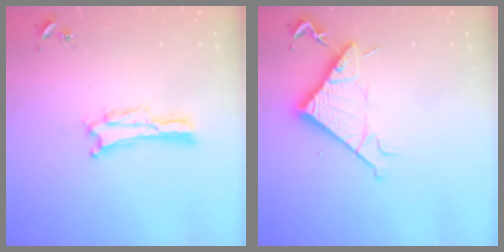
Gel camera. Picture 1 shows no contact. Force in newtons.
{"total": 8.3, "press": 8.3, "slide": 0.6}